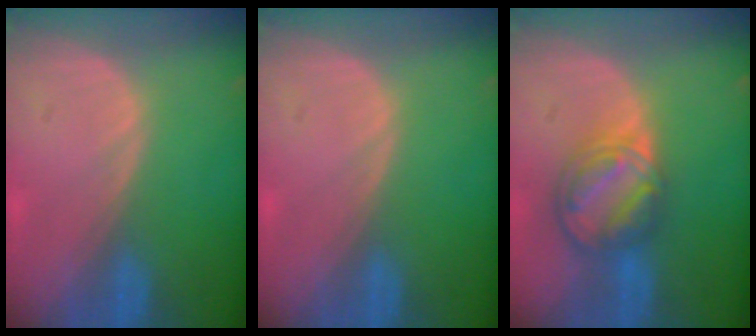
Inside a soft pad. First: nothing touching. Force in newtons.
{"total": 0.0}
{"total": 8.2, "press": 6.9, "slide": 4.4}